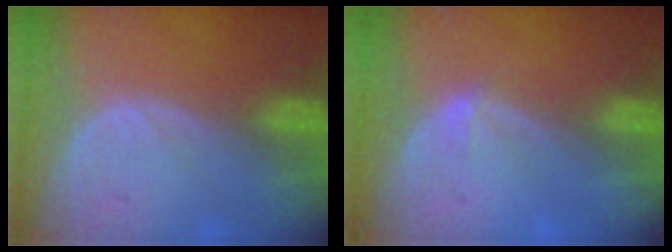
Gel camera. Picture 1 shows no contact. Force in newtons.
{"total": 0.7, "press": 0.7, "slide": 0.1}